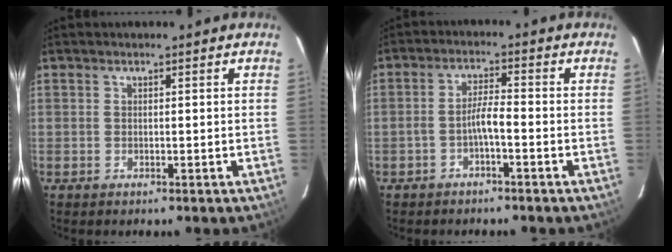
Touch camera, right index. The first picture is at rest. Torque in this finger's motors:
{"motor_torque": [0.61, -0.30, 0.35, 0.09]}